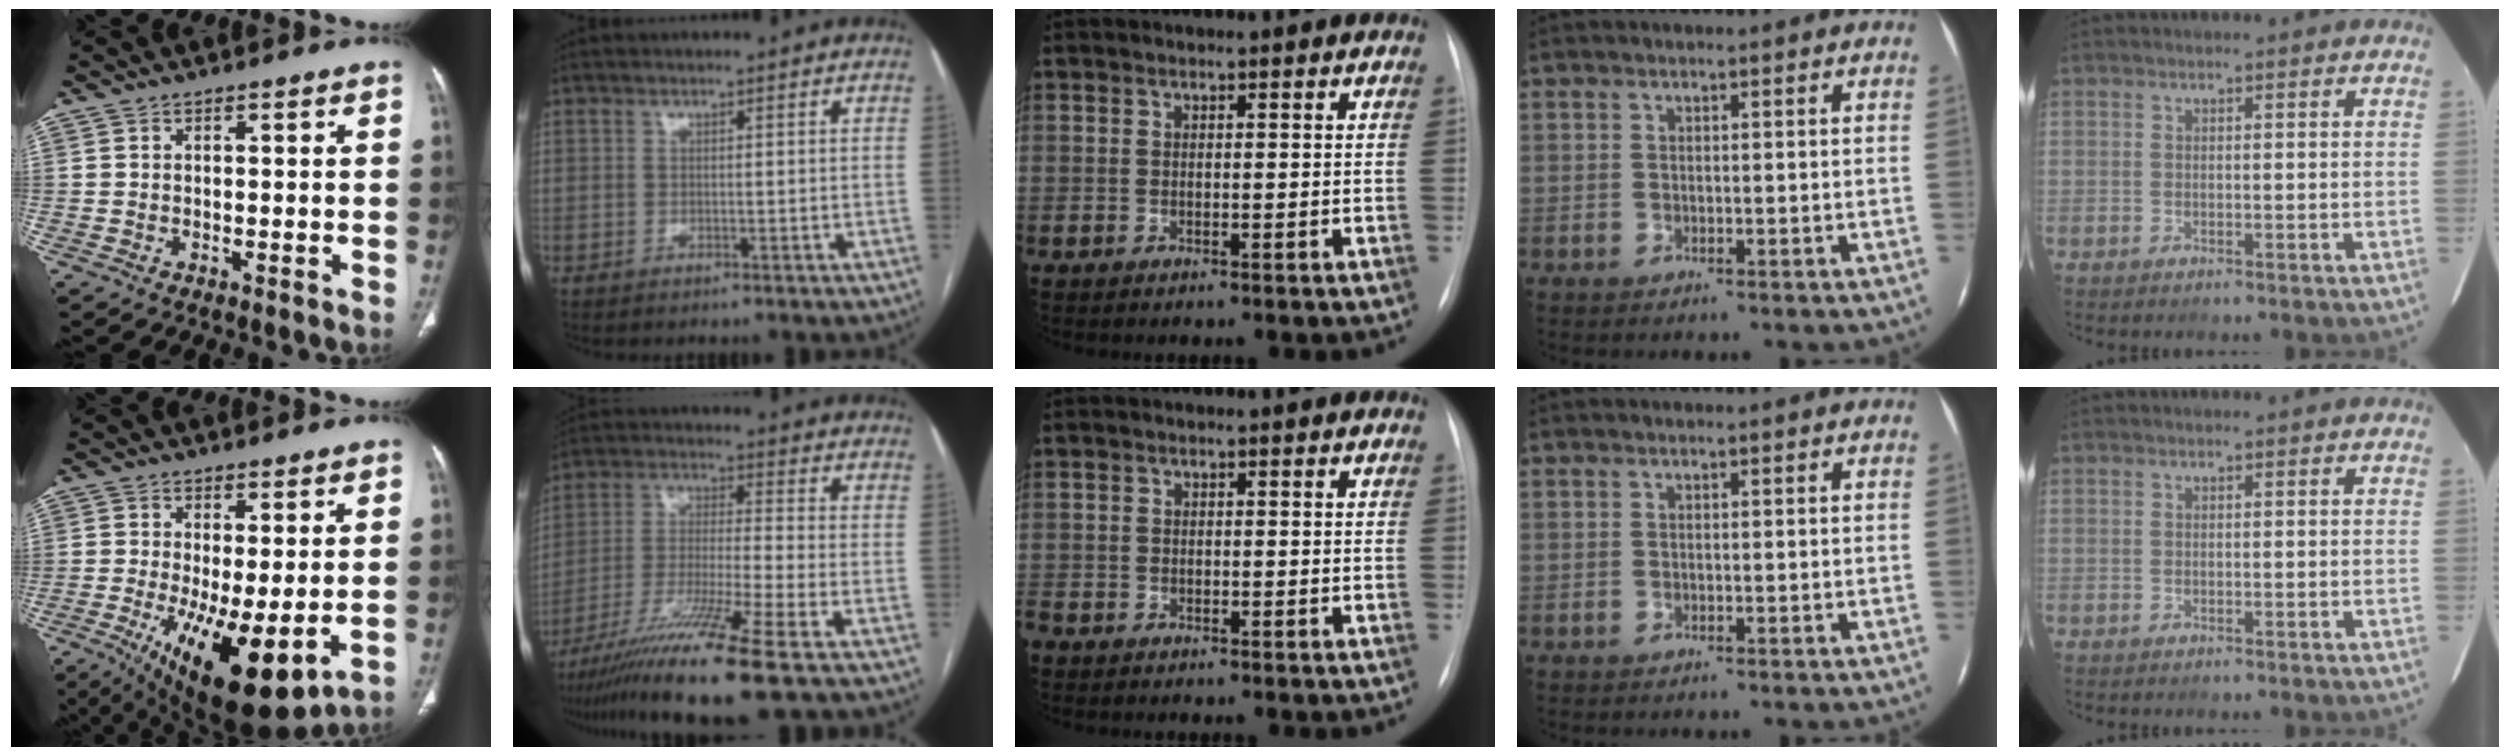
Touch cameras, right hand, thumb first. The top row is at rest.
{"thumb": {"total": 16.5, "force": [-4.2, 6.0, 14.8], "torque": [-0.238, -0.029, -0.046]}, "index": {"total": 14.8, "force": [-10.0, -1.6, 10.8], "torque": [-0.214, -0.039, -0.181]}, "middle": {"total": 2.2, "force": [-1.7, 1.2, 0.6], "torque": [-0.013, -0.001, -0.029]}}